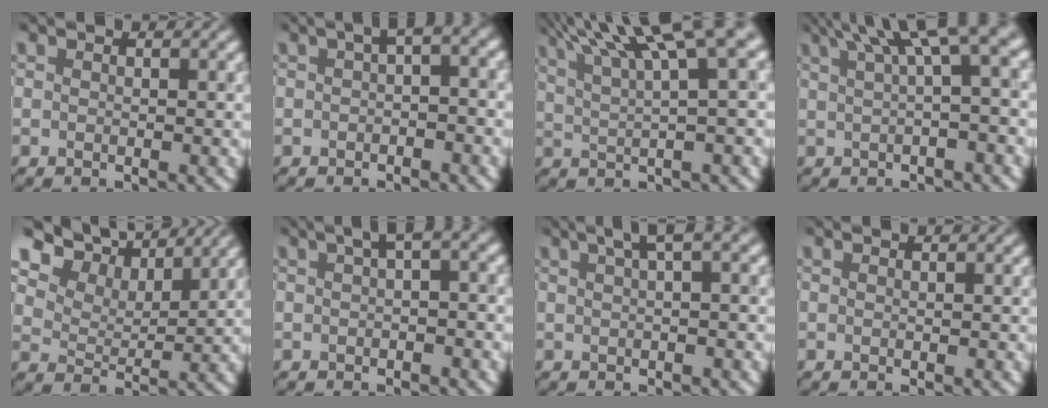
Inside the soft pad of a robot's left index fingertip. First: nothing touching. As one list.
[{"total": 2.4, "force": [-0.2, 0.7, 2.3], "torque": [-0.033, 0.013, -0.003]}, {"total": 10.3, "force": [6.3, 2.1, 7.9], "torque": [-0.082, 0.037, 0.089]}, {"total": 7.5, "force": [3.6, 1.8, 6.3], "torque": [-0.056, 0.033, 0.059]}, {"total": 10.3, "force": [7.7, 5.0, 4.6], "torque": [-0.106, 0.006, 0.141]}, {"total": 2.5, "force": [0.3, 0.4, 2.4], "torque": [-0.031, 0.017, 0.007]}, {"total": 2.8, "force": [1.2, 0.4, 2.5], "torque": [-0.028, 0.016, 0.022]}, {"total": 0.0}]